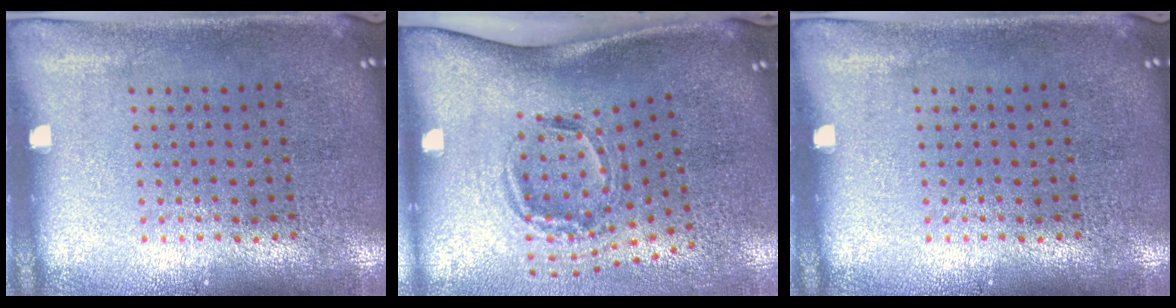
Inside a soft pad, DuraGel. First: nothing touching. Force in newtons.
{"total": 2.0, "press": 1.2, "slide": 1.6}
{"total": 0.0}